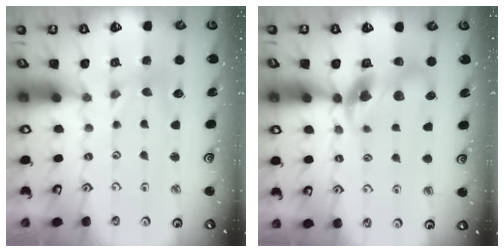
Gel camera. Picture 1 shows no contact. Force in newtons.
{"total": 11.2, "press": 11.1, "slide": 1.3}